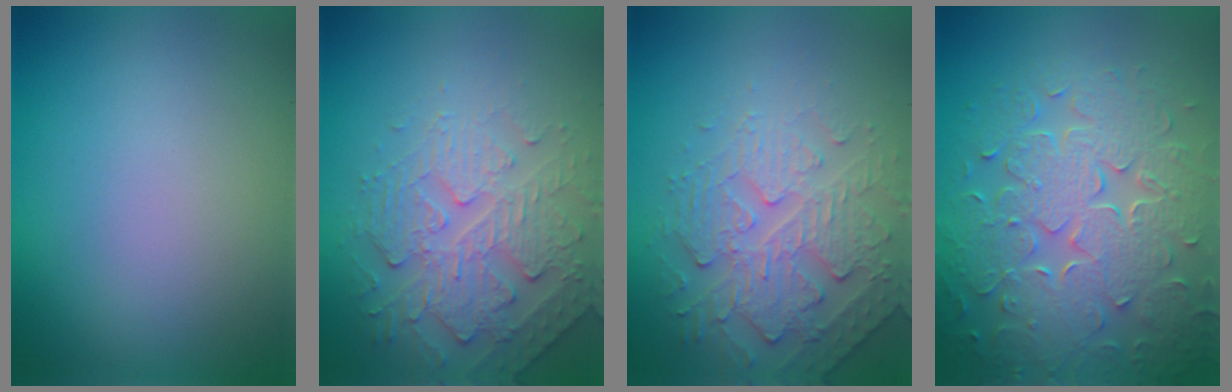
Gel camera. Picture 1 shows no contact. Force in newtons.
{"total": 4.8, "press": 3.8, "slide": 3.0}
{"total": 4.8, "press": 3.6, "slide": 3.1}
{"total": 8.7, "press": 6.3, "slide": 6.0}